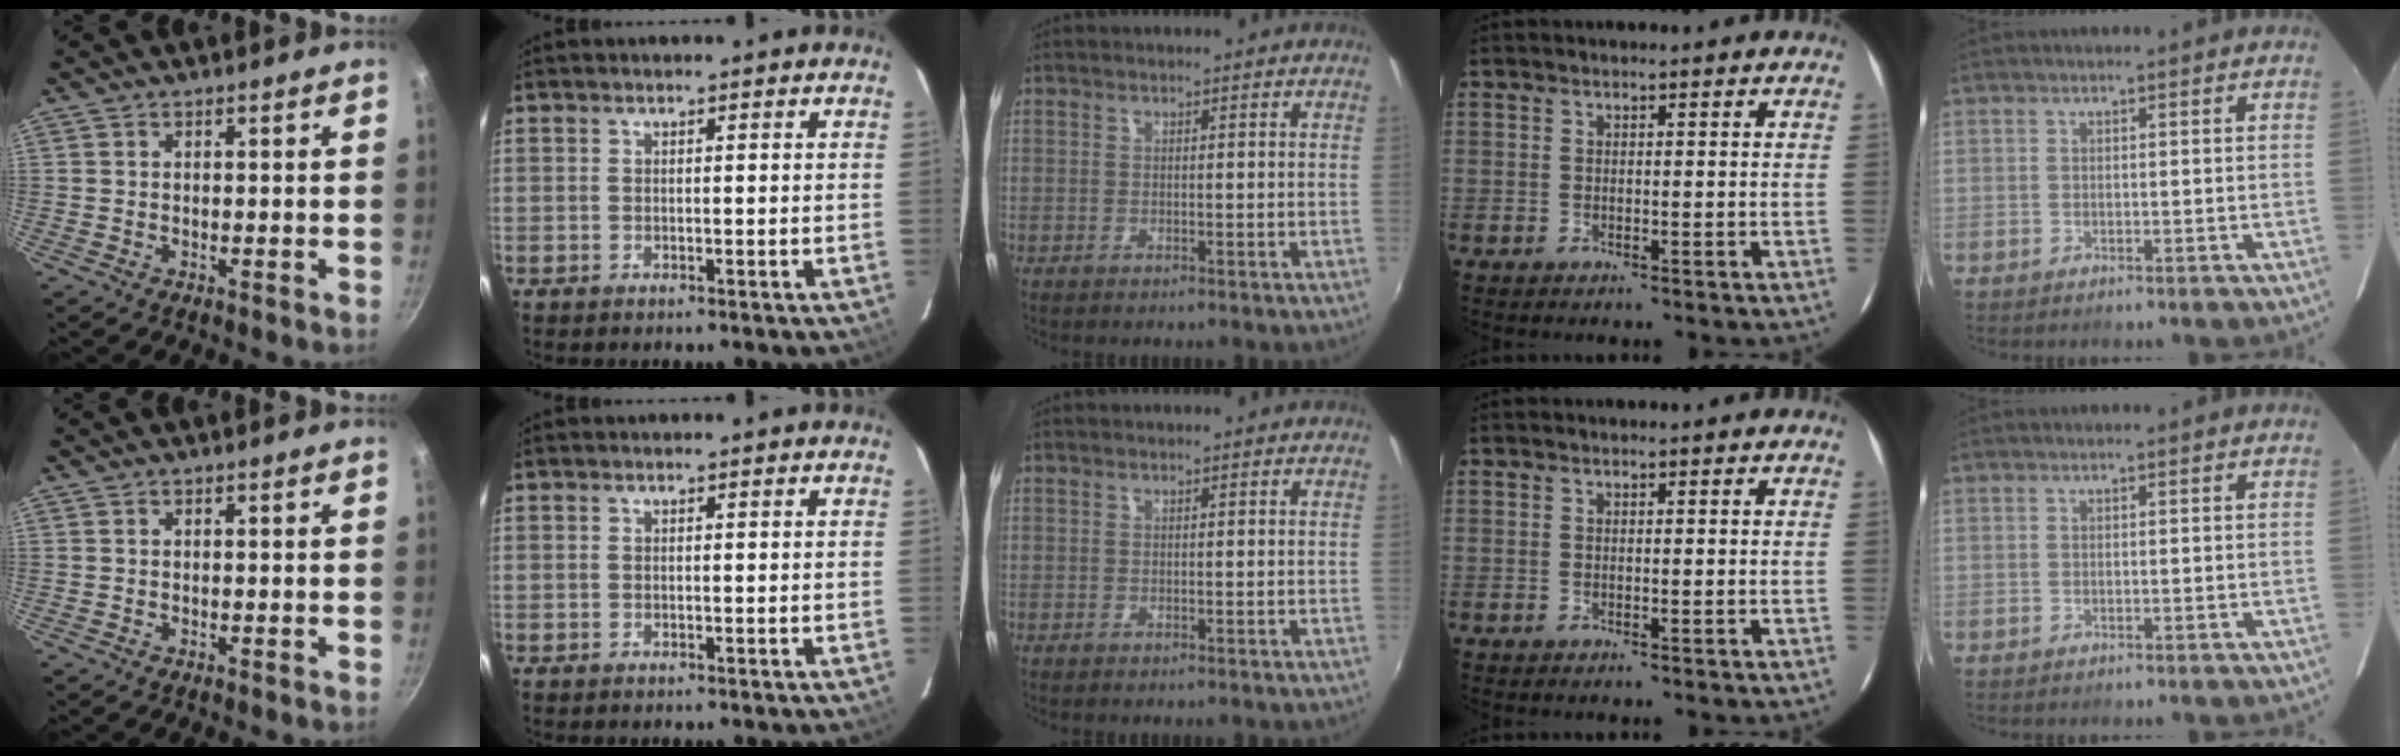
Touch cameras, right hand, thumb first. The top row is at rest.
{}